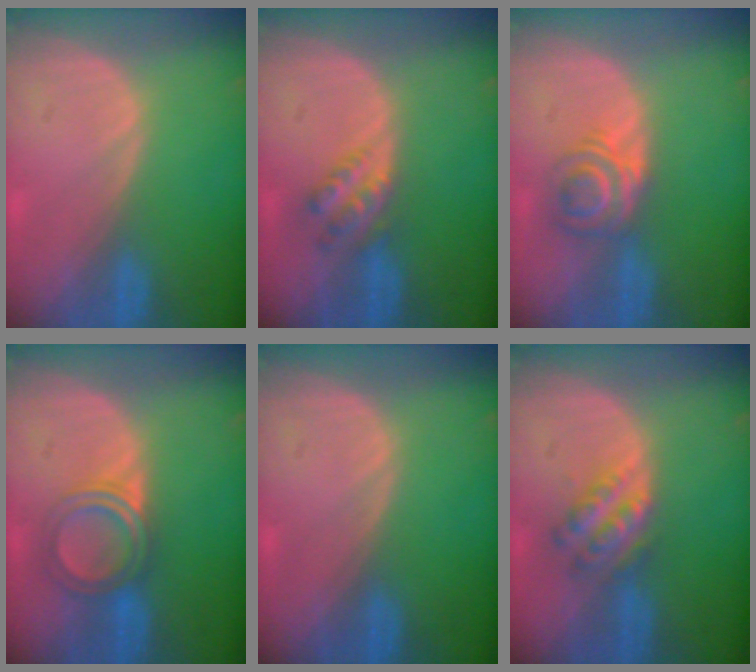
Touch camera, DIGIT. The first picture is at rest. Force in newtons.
{"total": 4.5, "press": 3.9, "slide": 2.2}
{"total": 5.9, "press": 4.9, "slide": 3.3}
{"total": 5.1, "press": 5.0, "slide": 0.9}
{"total": 0.0}
{"total": 5.5, "press": 5.0, "slide": 2.4}